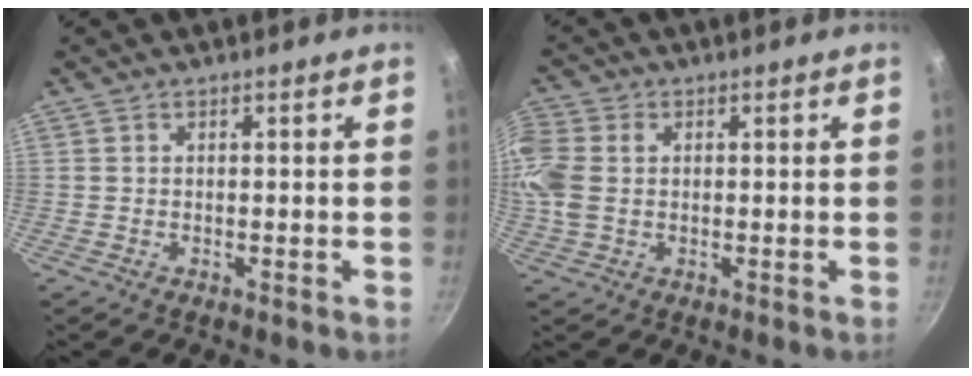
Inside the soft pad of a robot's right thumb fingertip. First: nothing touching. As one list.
[{"total": 6.9, "force": [0.5, 5.1, 4.6], "torque": [-0.104, 0.007, 0.004]}]